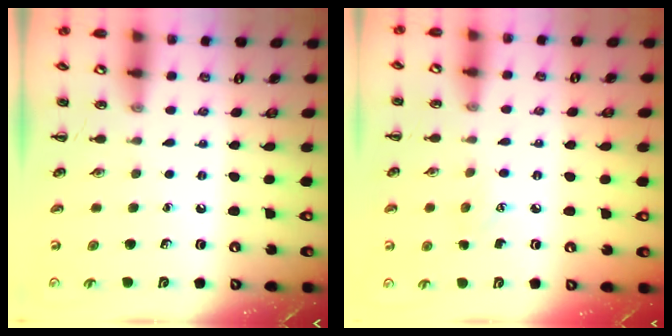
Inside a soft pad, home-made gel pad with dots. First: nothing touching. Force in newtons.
{"total": 4.0, "press": 3.9, "slide": 1.1}